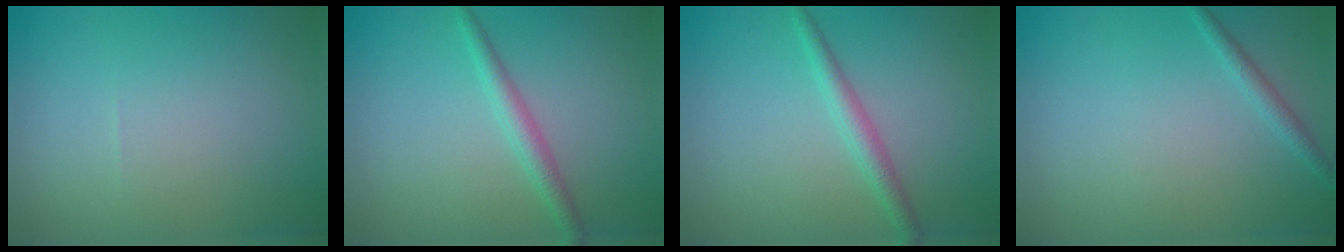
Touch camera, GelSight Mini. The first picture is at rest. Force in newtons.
{"total": 2.2, "press": 2.1, "slide": 0.0}
{"total": 2.2, "press": 2.1, "slide": 0.0}
{"total": 1.2, "press": 1.2, "slide": 0.0}